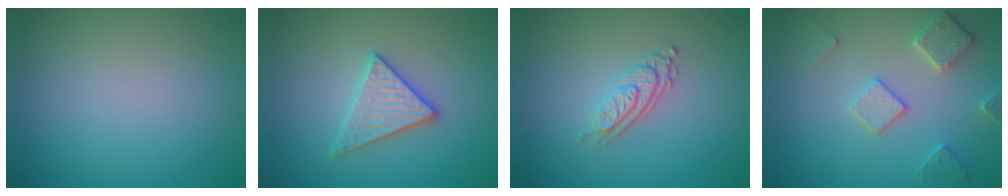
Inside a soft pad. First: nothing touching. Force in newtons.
{"total": 2.9, "press": 2.8, "slide": 0.7}
{"total": 2.9, "press": 1.9, "slide": 2.2}
{"total": 2.9, "press": 2.8, "slide": 0.5}